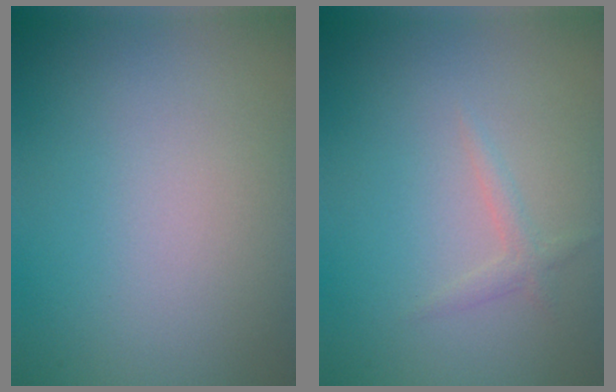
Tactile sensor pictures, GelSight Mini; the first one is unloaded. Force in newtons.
{"total": 1.1, "press": 1.1, "slide": 0.0}